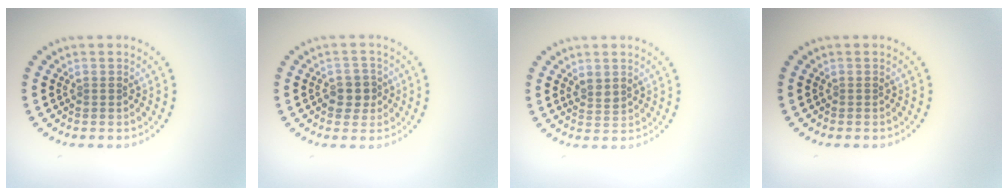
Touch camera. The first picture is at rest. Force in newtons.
{"total": 2.4, "press": 2.2, "slide": 0.8}
{"total": 1.5, "press": 1.4, "slide": 0.6}
{"total": 0.0}